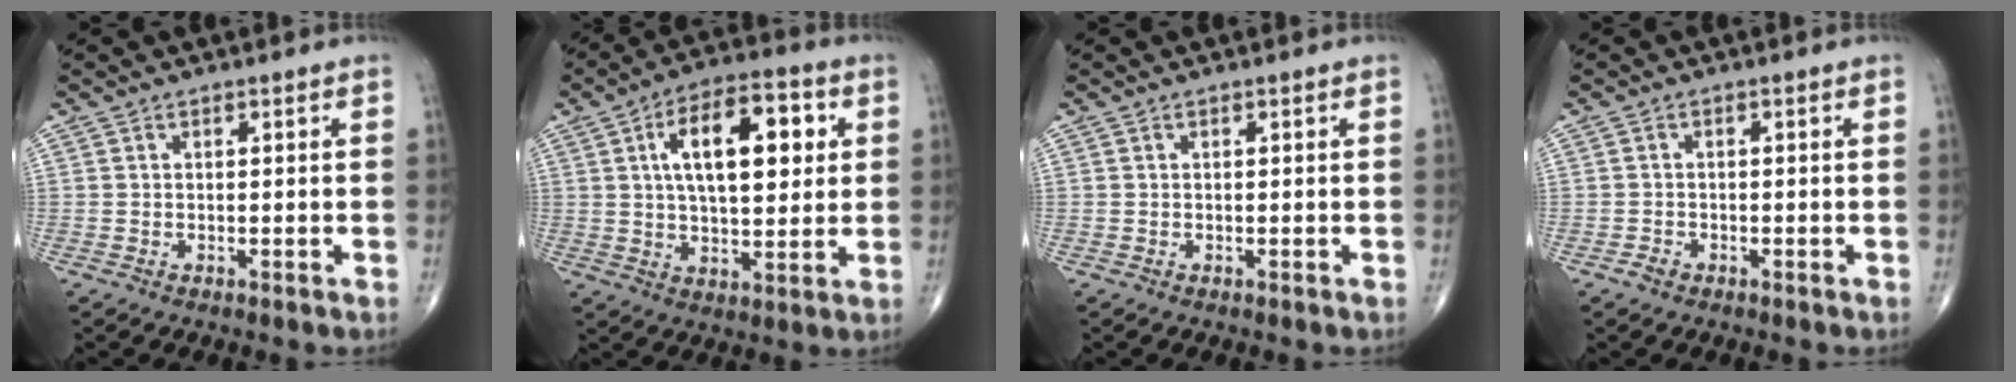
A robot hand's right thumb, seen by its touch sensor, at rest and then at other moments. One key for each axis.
{"total": 16.1, "fx": 4.0, "fy": 7.6, "fz": 13.7, "tx": -0.195, "ty": 0.006, "tz": 0.063}
{"total": 0.0}
{"total": 1.3, "fx": -0.9, "fy": 0.9, "fz": 0.4, "tx": -0.008, "ty": 0.005, "tz": -0.018}